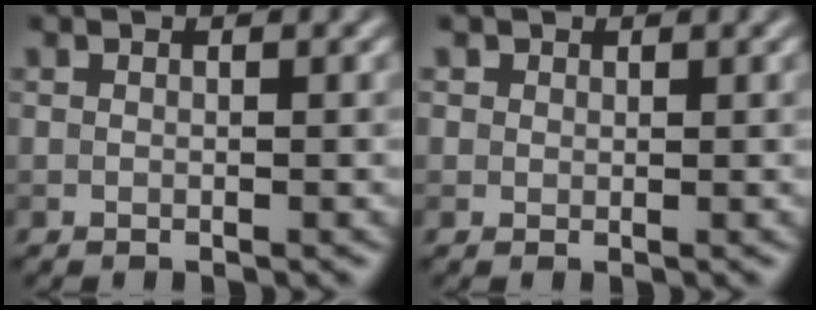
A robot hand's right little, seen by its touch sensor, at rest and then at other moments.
{"total": 1.1, "force": [0.7, 0.9, 0.2], "torque": [-0.001, -0.003, 0.006]}